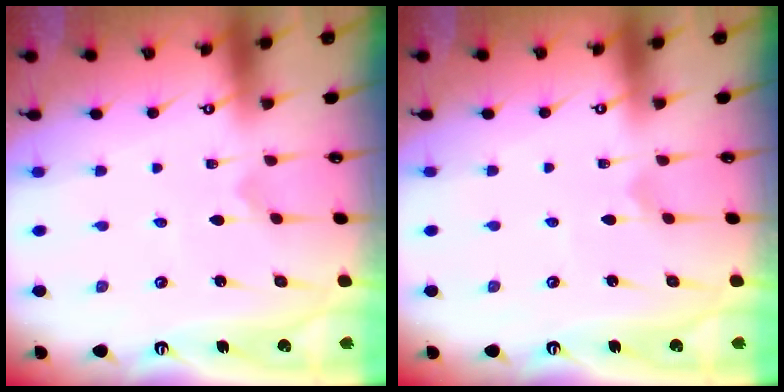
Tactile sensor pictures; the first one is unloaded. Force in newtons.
{"total": 0.9, "press": 0.9, "slide": 0.1}